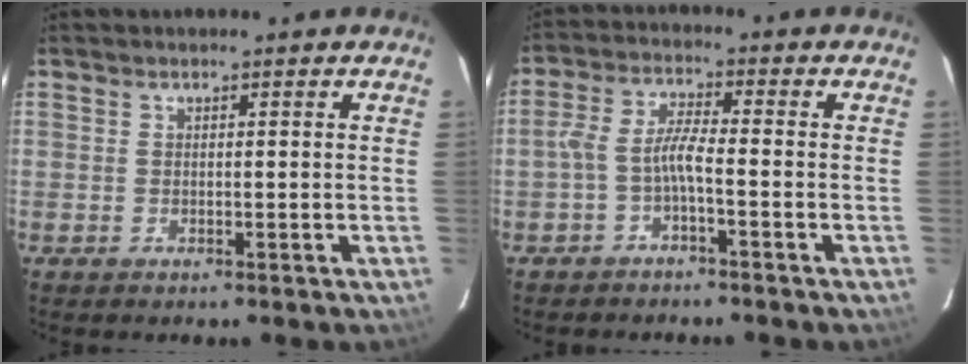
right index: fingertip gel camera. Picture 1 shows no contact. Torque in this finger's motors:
{"motor_torque": [0.68, -0.56, 0.47, 0.11]}